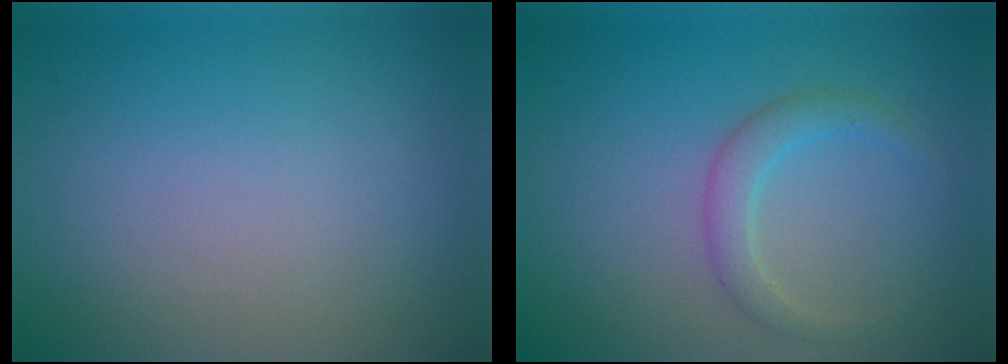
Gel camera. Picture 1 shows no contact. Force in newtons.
{"total": 2.3, "press": 2.2, "slide": 0.3}